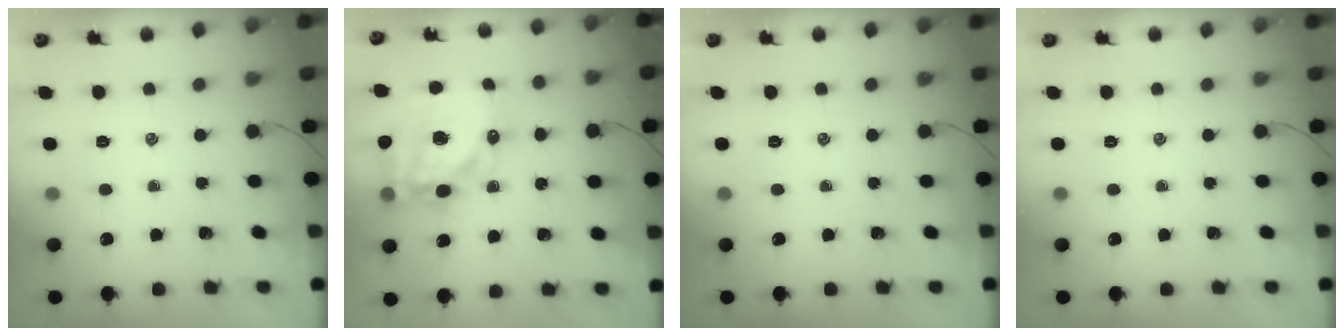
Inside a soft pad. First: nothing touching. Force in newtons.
{"total": 19.2, "press": 18.6, "slide": 4.5}
{"total": 0.0}
{"total": 0.0}